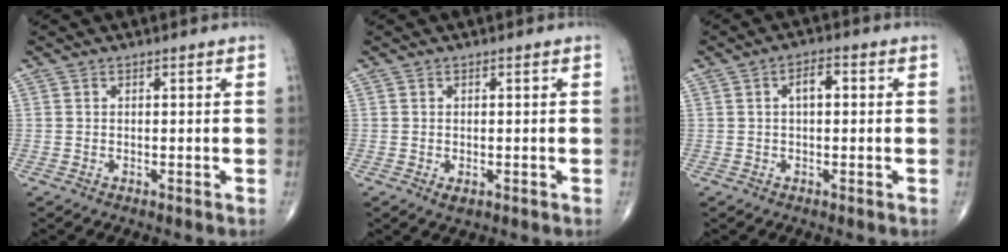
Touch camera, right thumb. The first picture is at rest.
{"total": 1.5, "force": [-0.4, 1.0, 1.1], "torque": [-0.017, -0.003, -0.002]}
{"total": 3.5, "force": [0.5, 1.8, 3.0], "torque": [-0.045, 0.009, 0.003]}